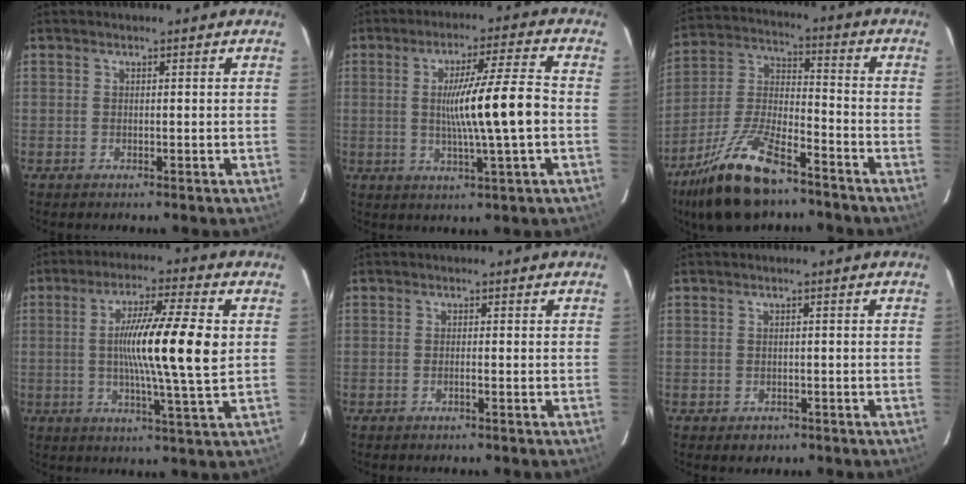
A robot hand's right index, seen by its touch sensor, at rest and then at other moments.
{"total": 11.2, "force": [-0.5, -0.8, 11.1], "torque": [-0.190, -0.001, -0.008]}
{"total": 15.8, "force": [-11.1, 4.2, 10.5], "torque": [-0.223, -0.013, -0.203]}
{"total": 13.5, "force": [1.1, -0.3, 13.4], "torque": [-0.233, 0.000, 0.013]}
{"total": 0.6, "force": [-0.3, -0.1, 0.5], "torque": [-0.010, 0.001, -0.005]}
{"total": 1.9, "force": [-1.0, 1.5, 0.5], "torque": [-0.006, 0.002, -0.008]}